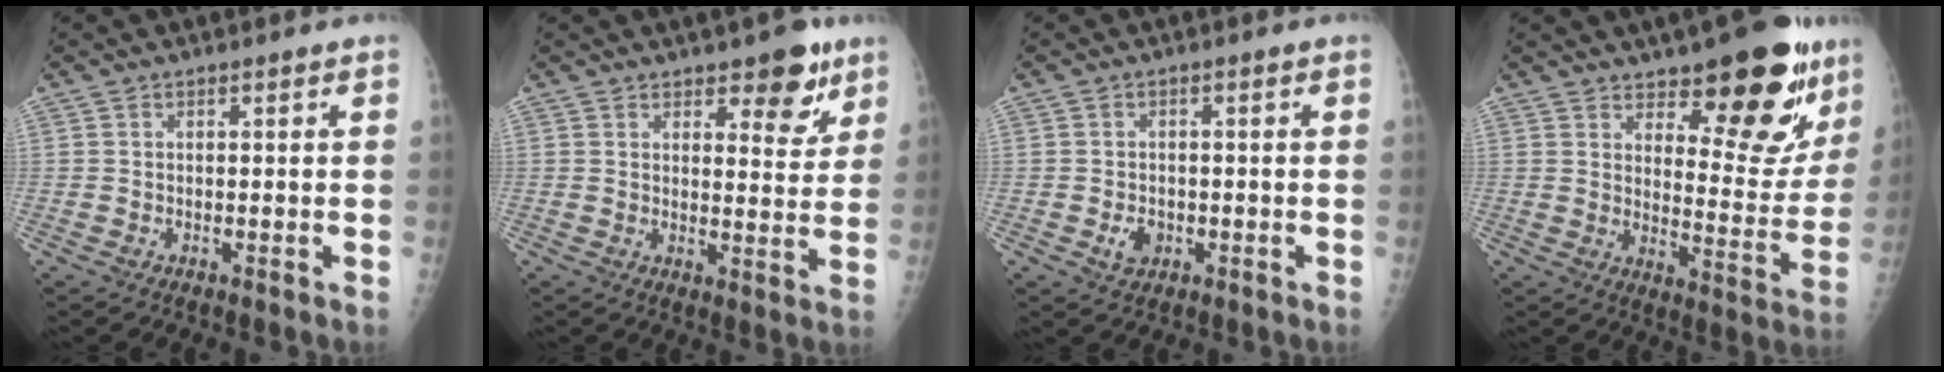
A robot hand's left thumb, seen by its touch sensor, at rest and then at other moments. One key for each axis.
{"total": 8.0, "fx": 5.1, "fy": 3.6, "fz": 4.9, "tx": -0.031, "ty": -0.030, "tz": 0.067}
{"total": 3.0, "fx": -0.9, "fy": 2.4, "fz": 1.7, "tx": -0.020, "ty": 0.002, "tz": -0.009}
{"total": 18.0, "fx": 11.9, "fy": 6.6, "fz": 11.8, "tx": -0.098, "ty": -0.091, "tz": 0.165}